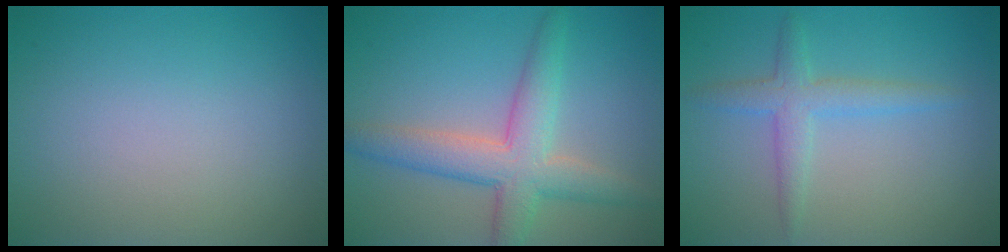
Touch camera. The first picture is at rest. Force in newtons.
{"total": 5.3, "press": 5.3, "slide": 0.1}
{"total": 2.6, "press": 2.6, "slide": 0.1}